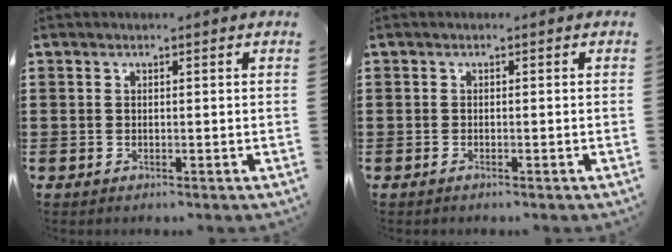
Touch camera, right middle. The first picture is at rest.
{"total": 0.0}